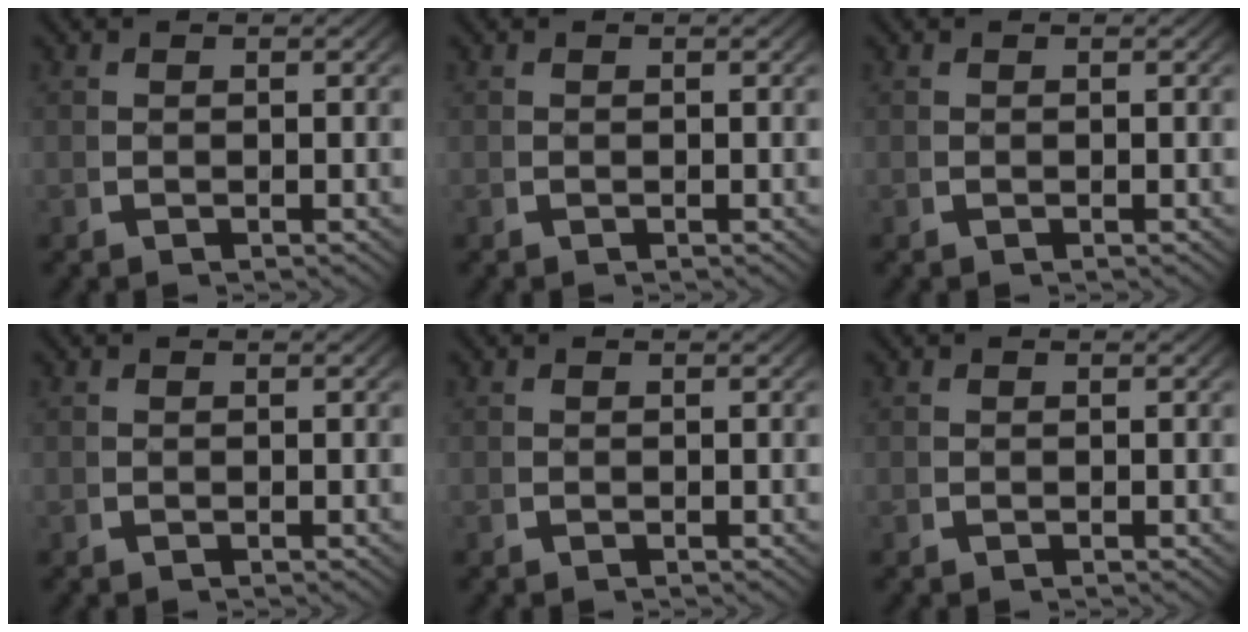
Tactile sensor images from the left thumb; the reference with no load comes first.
{"total": 0.0}
{"total": 0.0}
{"total": 0.0}
{"total": 0.0}
{"total": 0.0}